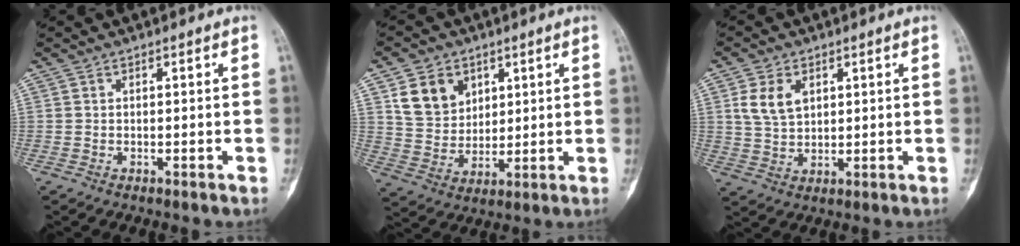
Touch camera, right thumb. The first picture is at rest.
{"total": 10.1, "force": [4.4, 7.9, 4.6], "torque": [-0.057, -0.019, 0.091]}
{"total": 6.7, "force": [2.3, 4.4, 4.4], "torque": [-0.074, -0.005, 0.050]}